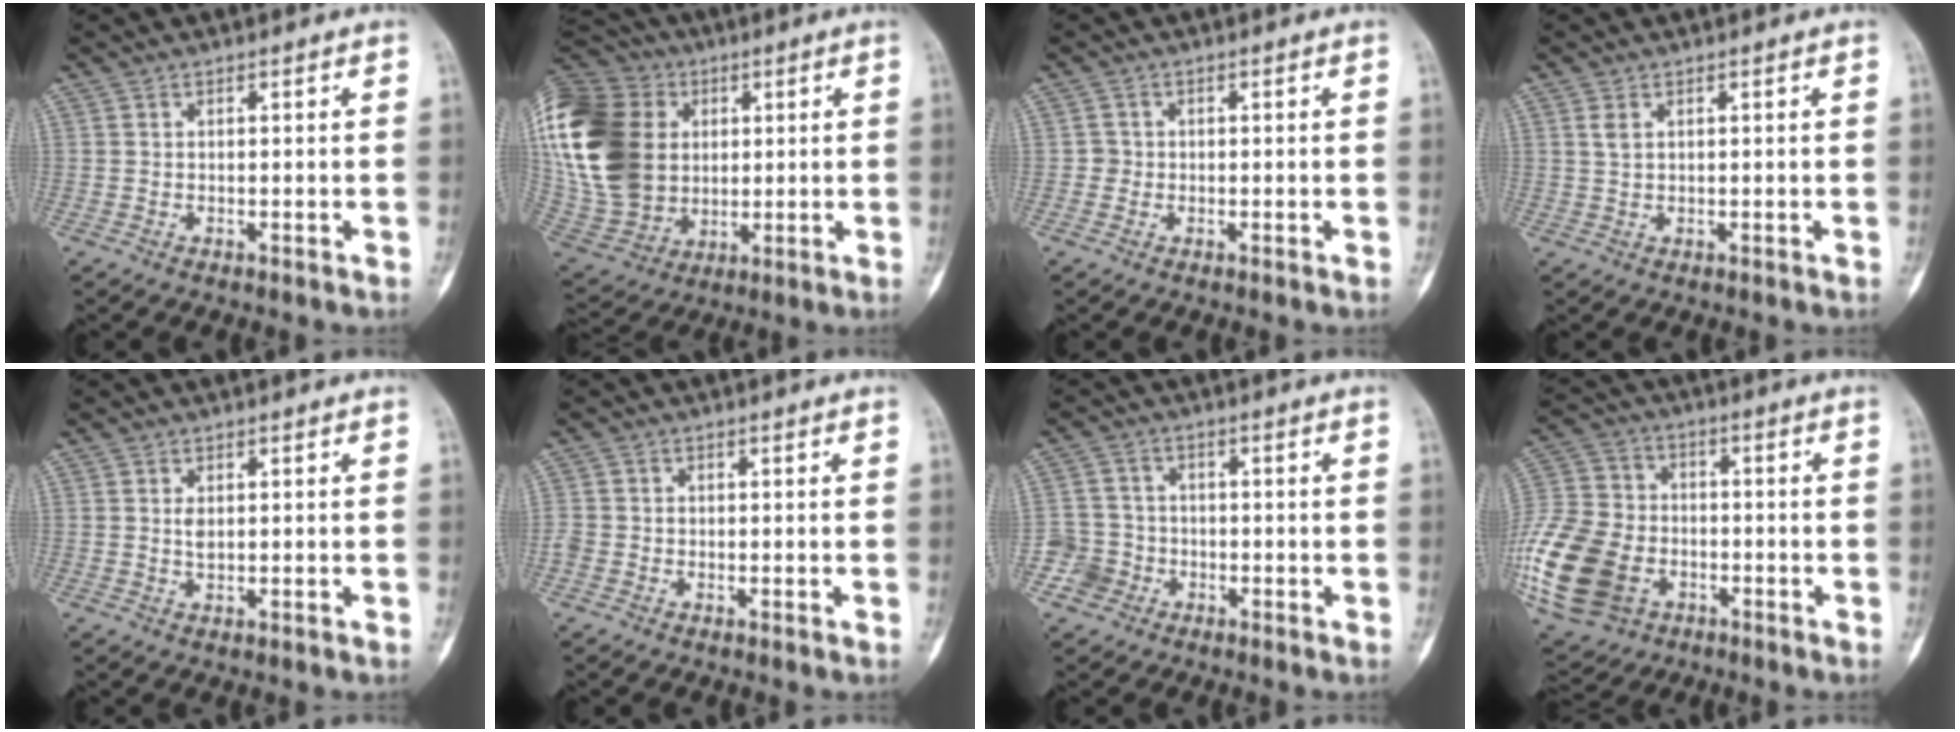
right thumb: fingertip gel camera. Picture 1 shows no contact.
{"total": 28.5, "force": [4.5, 22.1, 17.3], "torque": [-0.389, 0.021, 0.097]}
{"total": 1.3, "force": [-0.2, 1.3, 0.1], "torque": [0.009, 0.006, -0.008]}
{"total": 1.7, "force": [0.8, 0.9, 1.2], "torque": [-0.028, 0.004, 0.023]}
{"total": 1.6, "force": [0.2, 0.9, 1.4], "torque": [-0.022, -0.002, 0.004]}
{"total": 2.1, "force": [-0.7, 1.9, 0.7], "torque": [-0.007, 0.010, -0.017]}
{"total": 5.0, "force": [-2.3, 4.4, 0.1], "torque": [0.026, 0.020, -0.048]}
{"total": 23.3, "force": [-7.2, 17.3, 13.9], "torque": [-0.331, 0.019, -0.123]}